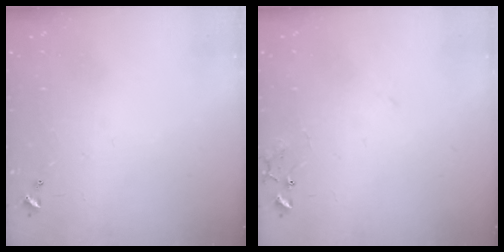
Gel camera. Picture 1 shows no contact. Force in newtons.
{"total": 9.5, "press": 9.5, "slide": 0.7}